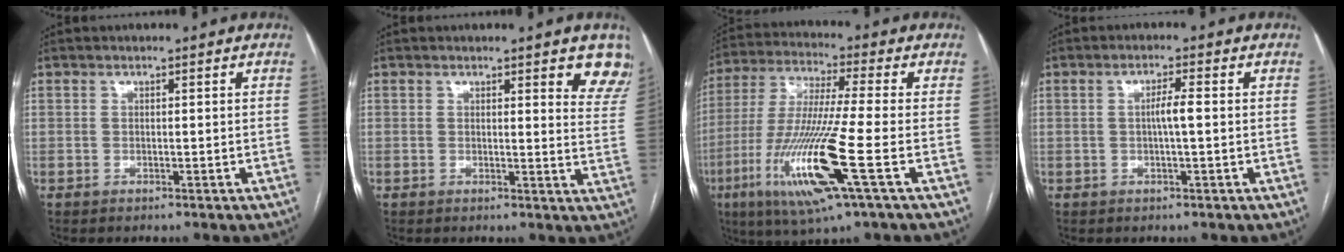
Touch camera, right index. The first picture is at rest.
{"total": 6.9, "force": [5.3, 1.4, 4.2], "torque": [-0.037, -0.022, 0.038]}
{"total": 16.5, "force": [-5.8, -0.1, 15.5], "torque": [-0.326, -0.027, -0.111]}
{"total": 2.8, "force": [0.0, 0.0, 2.8], "torque": [-0.050, 0.001, -0.001]}